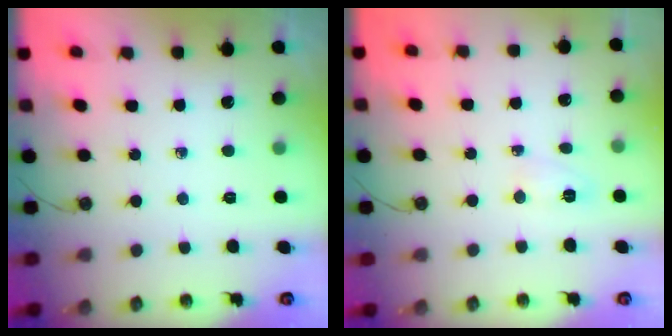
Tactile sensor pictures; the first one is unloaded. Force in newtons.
{"total": 3.8, "press": 3.8, "slide": 0.7}